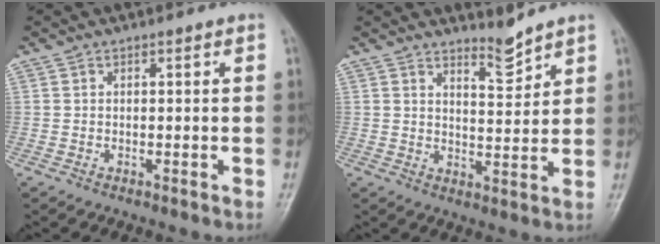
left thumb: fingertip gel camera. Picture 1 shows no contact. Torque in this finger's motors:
{"motor_torque": [-0.38, -0.28, -0.09, -0.20, 0.01]}